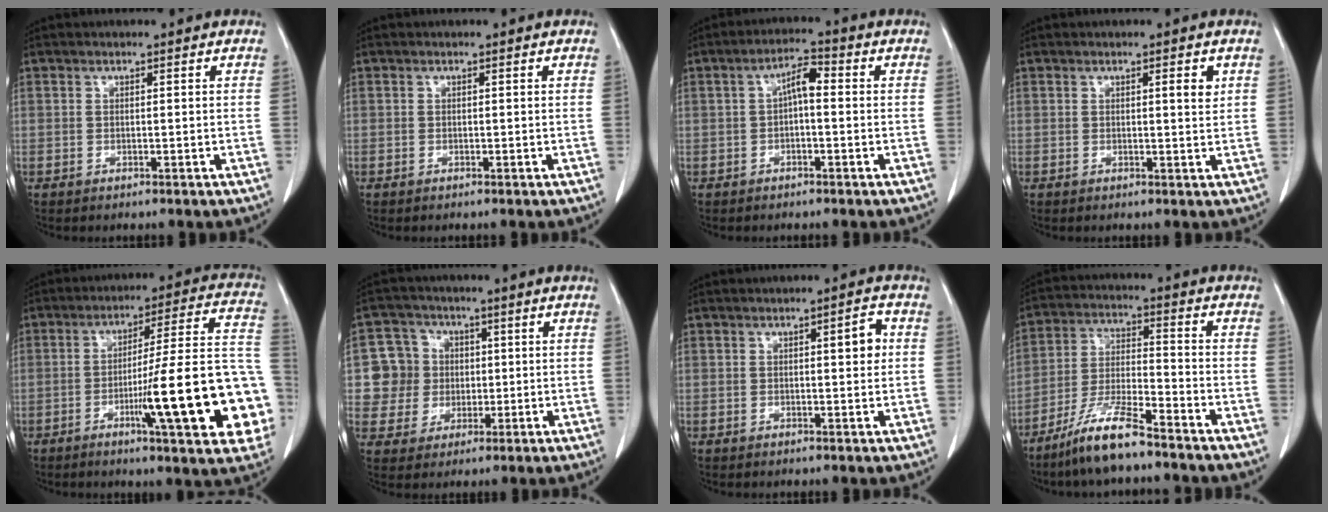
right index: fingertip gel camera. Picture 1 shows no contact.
{"total": 0.0}
{"total": 4.2, "force": [0.2, 1.3, 3.9], "torque": [-0.070, 0.018, 0.001]}
{"total": 1.9, "force": [0.8, 0.3, 1.7], "torque": [-0.025, -0.002, 0.010]}
{"total": 21.9, "force": [-6.0, 1.8, 21.0], "torque": [-0.208, 0.019, -0.079]}
{"total": 7.8, "force": [0.7, 7.7, 1.0], "torque": [-0.020, 0.025, 0.019]}
{"total": 3.1, "force": [0.6, 0.8, 2.9], "torque": [-0.038, 0.004, 0.007]}
{"total": 9.7, "force": [-7.5, 0.9, 6.1], "torque": [-0.126, -0.020, -0.148]}